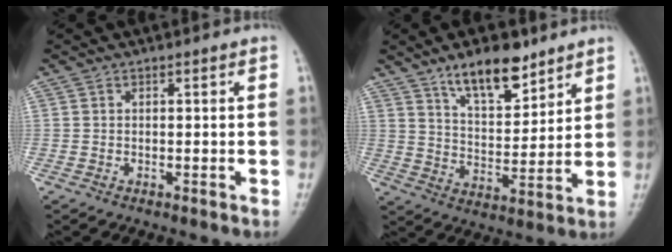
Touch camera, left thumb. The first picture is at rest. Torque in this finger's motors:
{"motor_torque": [1.69, 1.64, 0.19, -0.21, 0.04]}